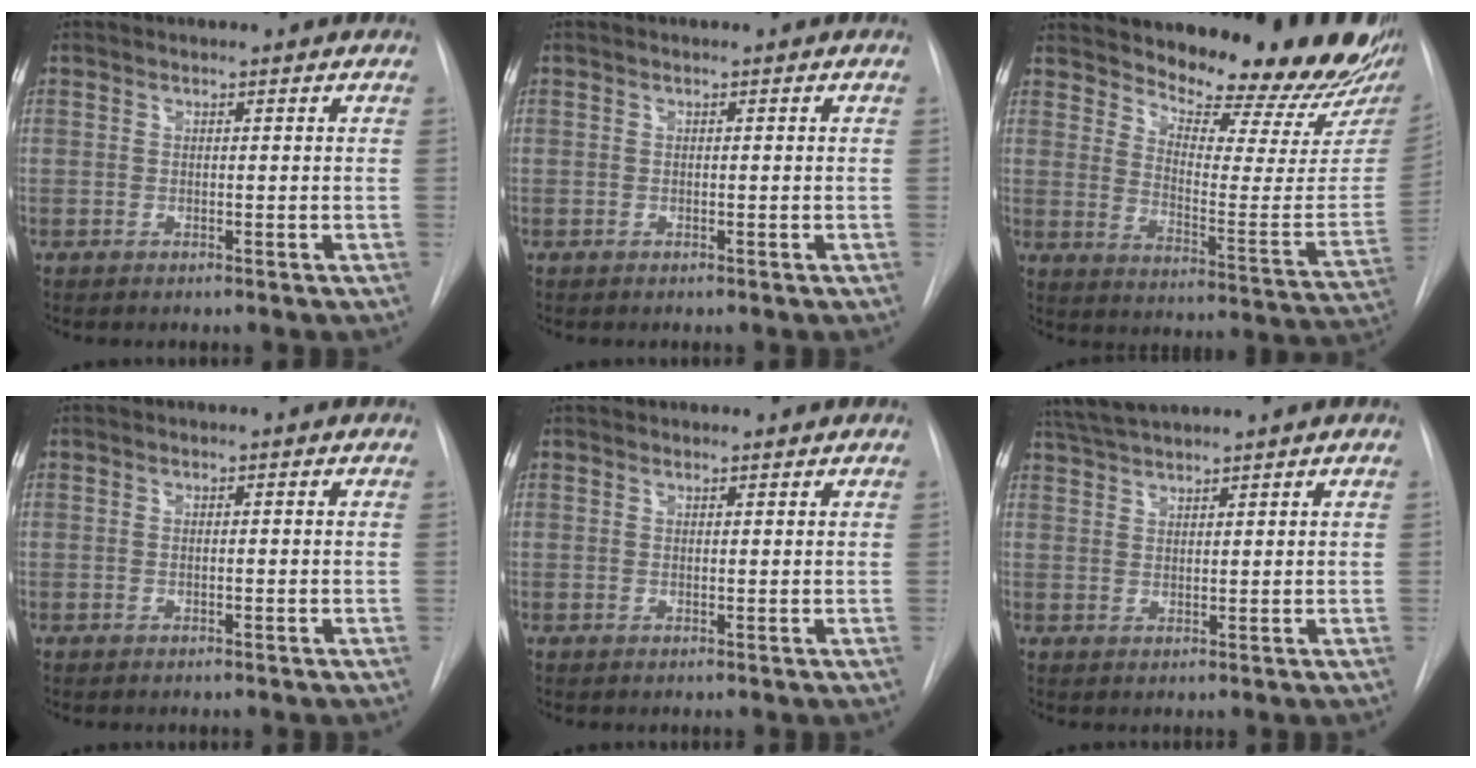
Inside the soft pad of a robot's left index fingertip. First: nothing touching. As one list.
[{"total": 0.0}, {"total": 22.2, "force": [19.9, 2.6, 9.4], "torque": [-0.136, -0.106, 0.253]}, {"total": 0.0}, {"total": 1.4, "force": [1.3, 0.5, 0.1], "torque": [-0.002, 0.017, 0.021]}, {"total": 4.7, "force": [4.5, -0.6, 1.5], "torque": [-0.034, 0.024, 0.088]}]